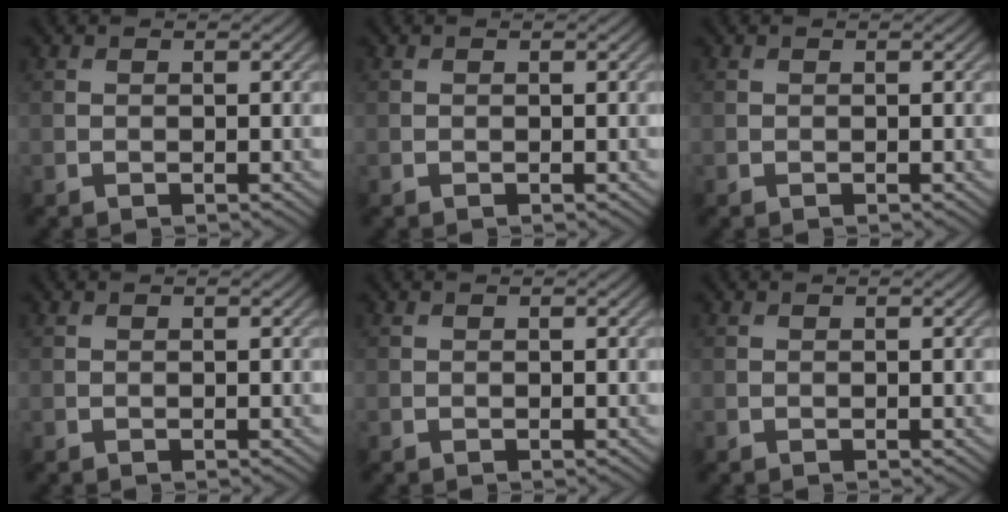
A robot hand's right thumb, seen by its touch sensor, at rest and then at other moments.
{"total": 0.0}
{"total": 0.0}
{"total": 0.0}
{"total": 0.0}
{"total": 0.0}